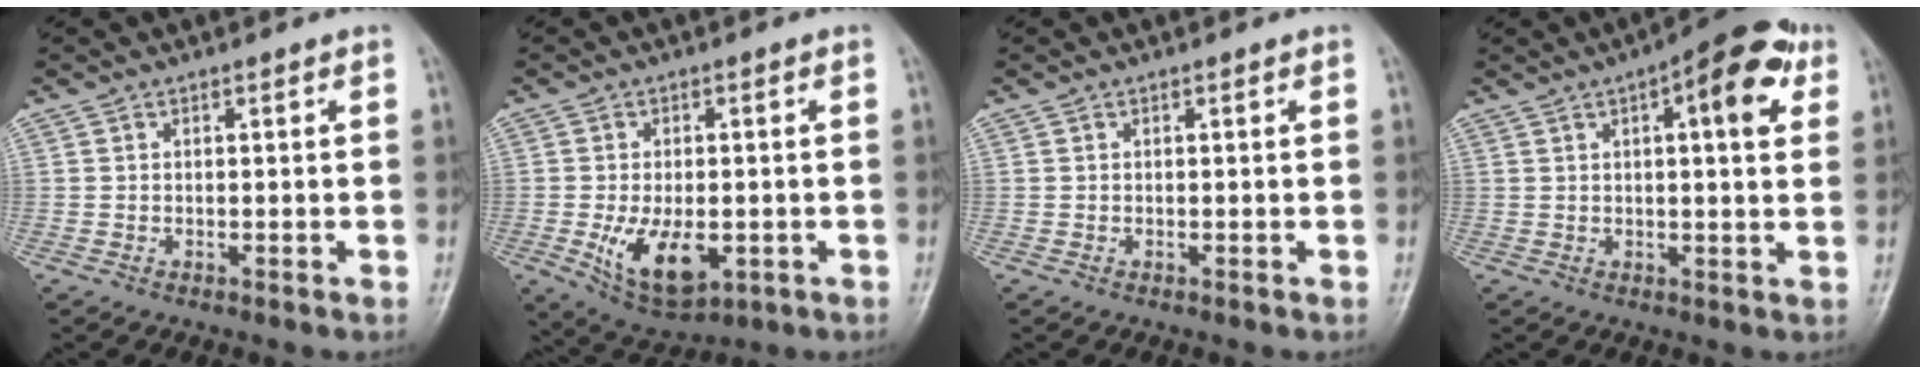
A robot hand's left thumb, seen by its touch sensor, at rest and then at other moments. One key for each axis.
{"total": 10.6, "fx": -2.5, "fy": 5.8, "fz": 8.5, "tx": -0.136, "ty": -0.009, "tz": -0.027}
{"total": 0.0}
{"total": 11.6, "fx": 4.6, "fy": 3.9, "fz": 9.9, "tx": -0.112, "ty": 0.007, "tz": 0.053}